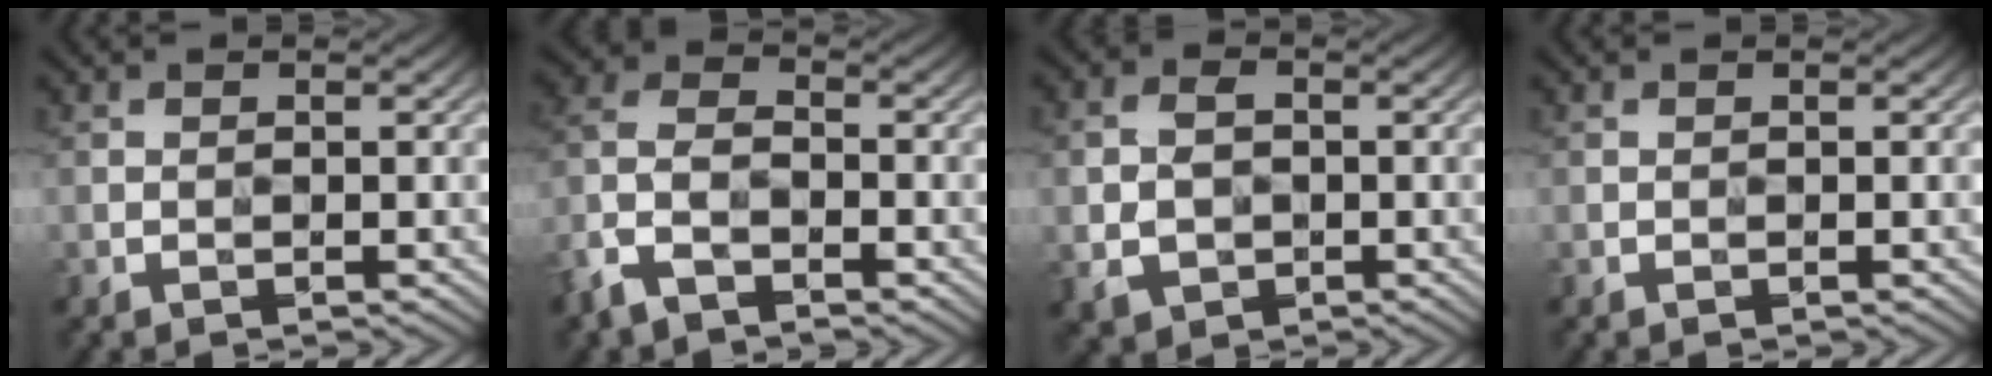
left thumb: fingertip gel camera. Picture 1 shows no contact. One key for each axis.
{"total": 6.8, "fx": -4.3, "fy": 3.2, "fz": 4.1, "tx": -0.101, "ty": -0.005, "tz": -0.103}
{"total": 4.6, "fx": -0.8, "fy": 3.6, "fz": 2.8, "tx": -0.061, "ty": -0.007, "tz": -0.011}
{"total": 0.0}